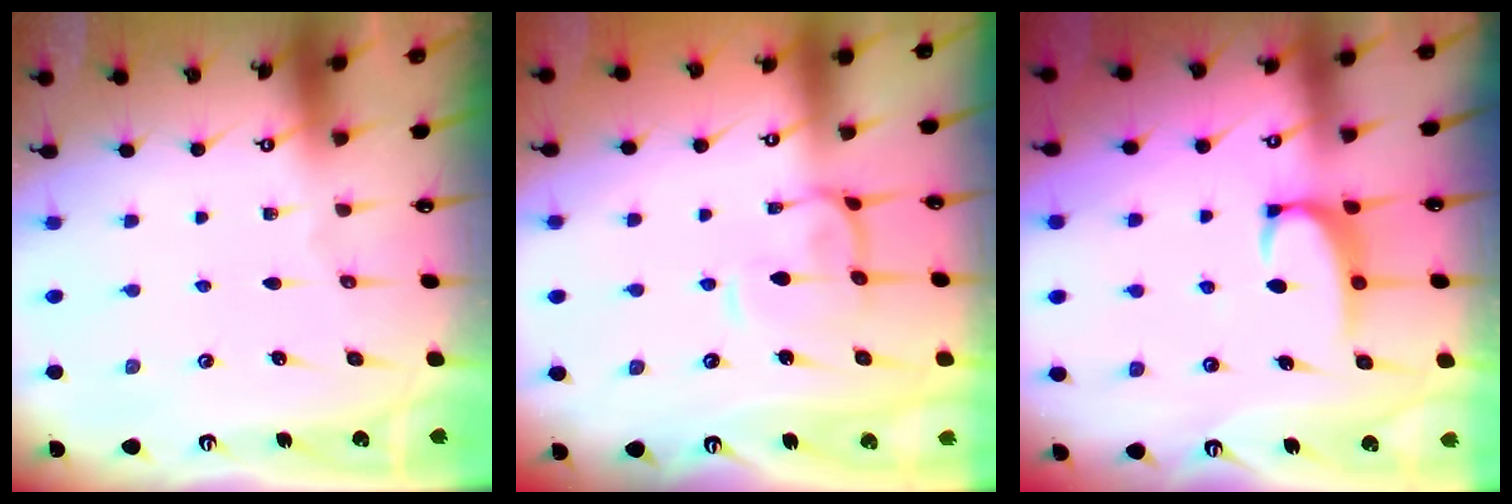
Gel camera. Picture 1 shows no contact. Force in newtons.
{"total": 2.9, "press": 2.8, "slide": 0.8}
{"total": 2.3, "press": 2.2, "slide": 0.7}